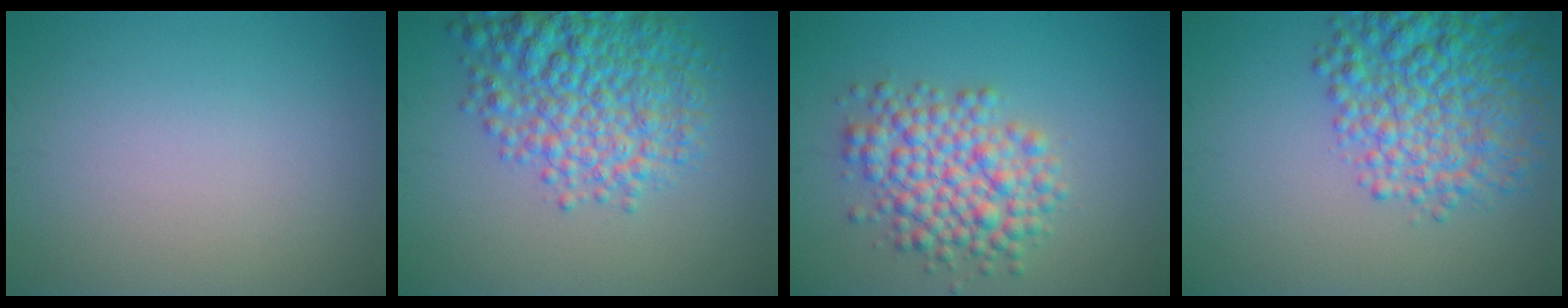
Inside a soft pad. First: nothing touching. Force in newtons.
{"total": 7.5, "press": 7.5, "slide": 0.2}
{"total": 6.1, "press": 6.1, "slide": 0.2}
{"total": 7.8, "press": 7.8, "slide": 0.3}